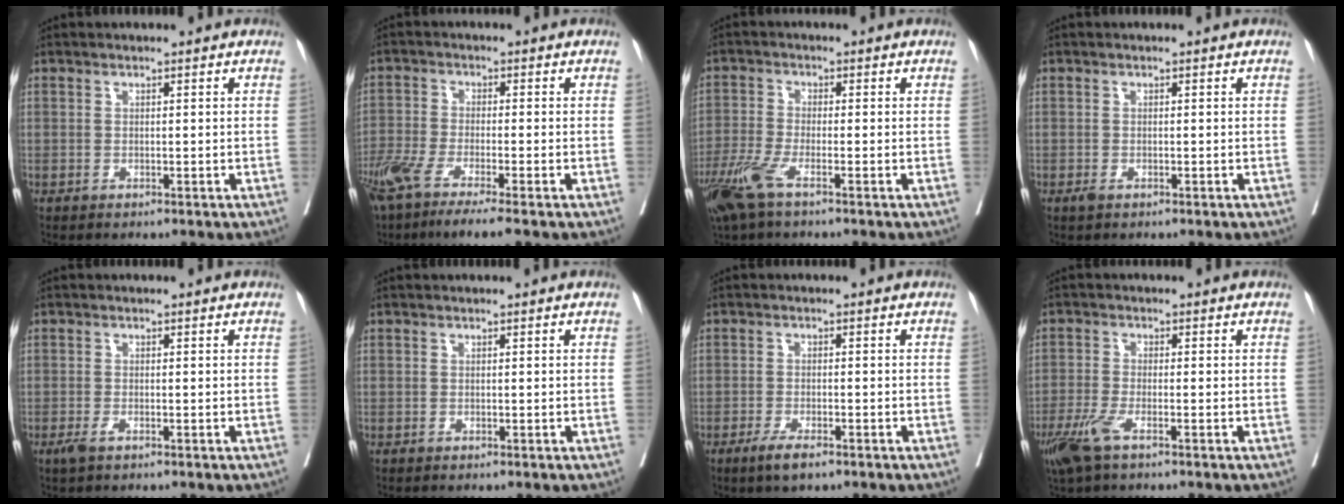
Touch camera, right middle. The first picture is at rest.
{"total": 9.6, "force": [-6.8, 0.3, 6.8], "torque": [-0.121, -0.023, -0.116]}
{"total": 6.1, "force": [-3.8, 0.9, 4.7], "torque": [-0.109, -0.015, -0.077]}
{"total": 0.7, "force": [-0.4, 0.3, 0.5], "torque": [-0.011, -0.001, -0.004]}
{"total": 1.4, "force": [-0.8, 0.4, 1.0], "torque": [-0.024, -0.003, -0.014]}
{"total": 0.0}
{"total": 3.6, "force": [-2.4, 0.8, 2.6], "torque": [-0.049, -0.005, -0.042]}
{"total": 5.0, "force": [-3.1, 0.9, 3.9], "torque": [-0.089, -0.014, -0.060]}